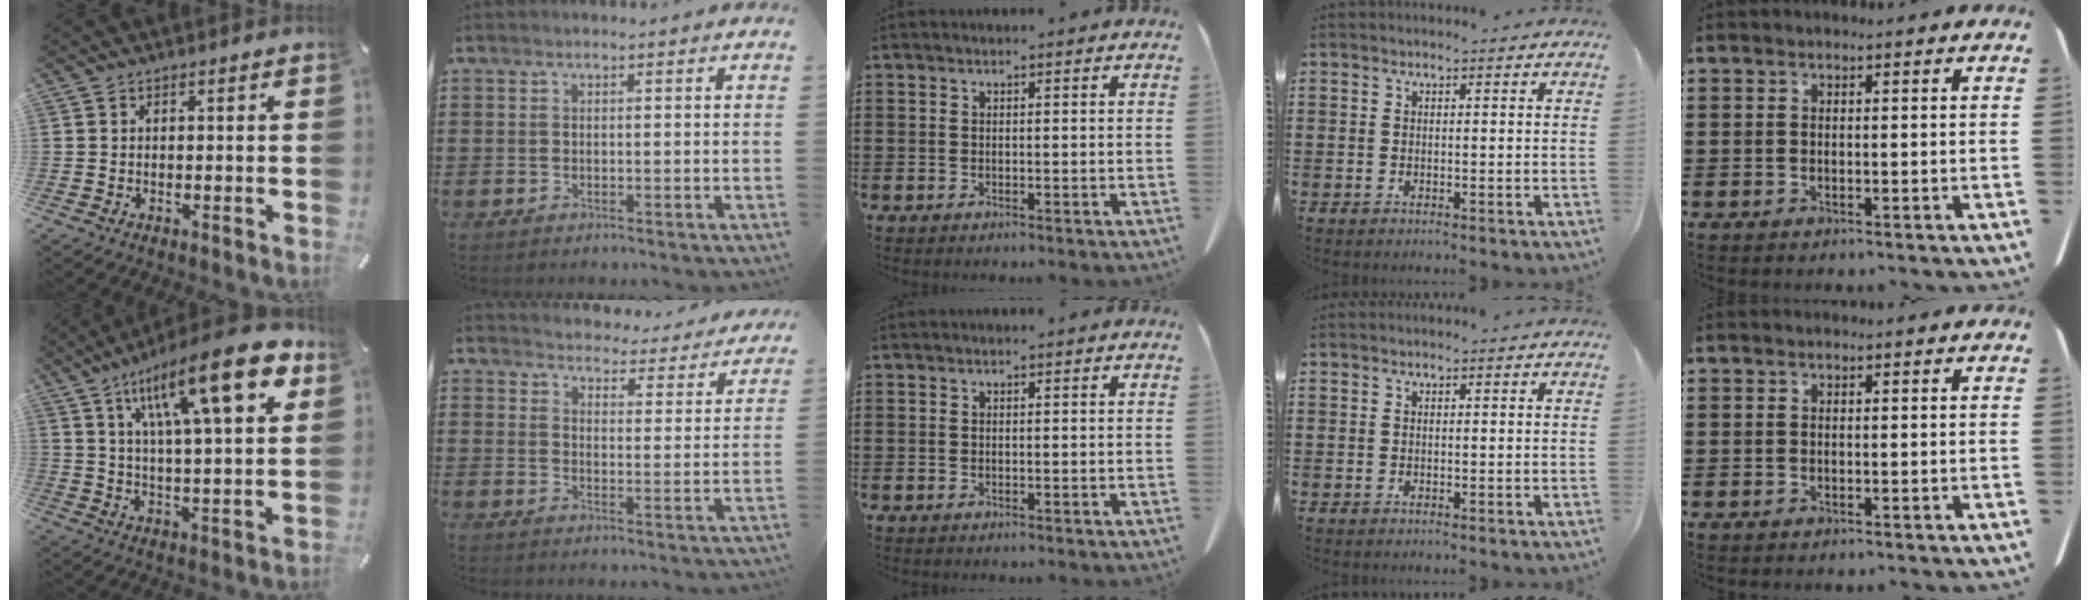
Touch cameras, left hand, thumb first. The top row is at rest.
{"thumb": {"total": 21.6, "force": [11.5, 5.4, 17.4], "torque": [-0.281, -0.050, 0.175]}, "index": {"total": 4.4, "force": [4.3, 0.3, -0.1], "torque": [-0.017, -0.039, 0.072]}}